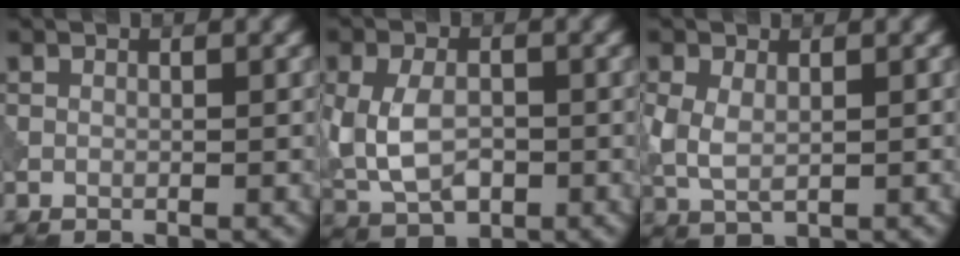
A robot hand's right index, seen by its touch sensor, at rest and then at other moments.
{"total": 5.8, "force": [-0.5, 3.7, 4.4], "torque": [-0.096, -0.005, -0.011]}
{"total": 3.1, "force": [0.1, 1.8, 2.4], "torque": [-0.064, -0.002, 0.005]}